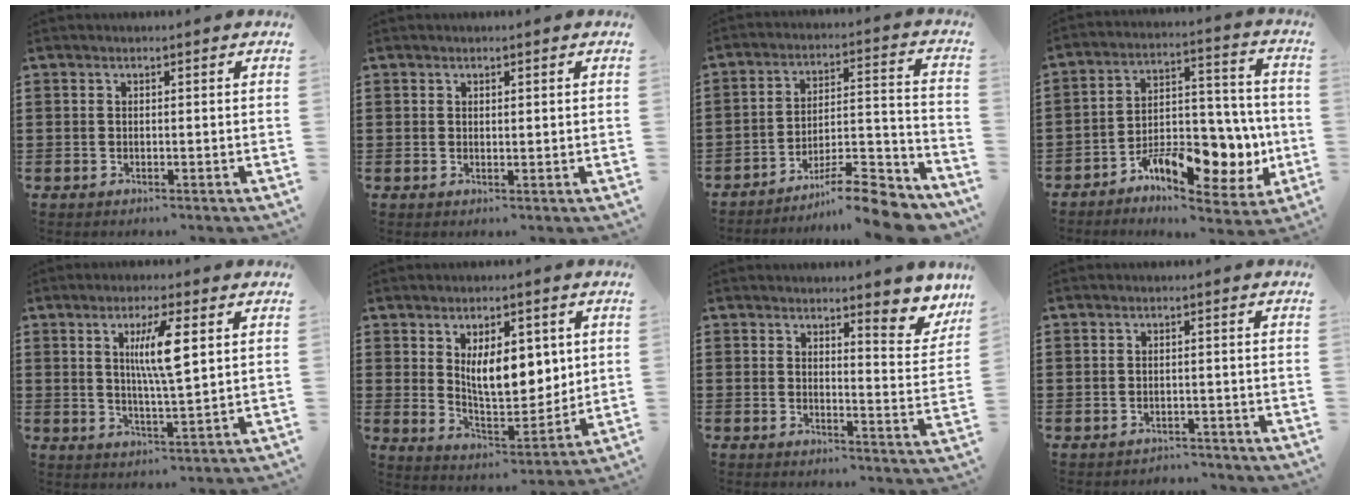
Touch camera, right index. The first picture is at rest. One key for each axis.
{"total": 0.6, "fx": 0.4, "fy": 0.3, "fz": 0.3, "tx": -0.007, "ty": 0.003, "tz": 0.007}
{"total": 11.0, "fx": -9.6, "fy": 1.3, "fz": 5.3, "tx": -0.065, "ty": 0.031, "tz": -0.182}
{"total": 11.1, "fx": -5.9, "fy": 6.2, "fz": 7.1, "tx": -0.100, "ty": 0.021, "tz": -0.100}
{"total": 7.1, "fx": 2.3, "fy": 1.1, "fz": 6.6, "tx": -0.126, "ty": 0.001, "tz": 0.032}
{"total": 9.8, "fx": 3.0, "fy": 4.8, "fz": 7.9, "tx": -0.123, "ty": -0.006, "tz": 0.048}
{"total": 4.8, "fx": 4.2, "fy": 0.6, "fz": 2.2, "tx": -0.036, "ty": -0.030, "tz": 0.068}
{"total": 1.6, "fx": -1.6, "fy": 0.4, "fz": -0.2, "tx": -0.002, "ty": 0.003, "tz": -0.037}